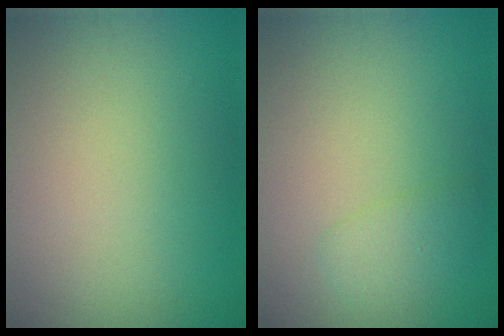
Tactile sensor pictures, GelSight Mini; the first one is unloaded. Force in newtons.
{"total": 1.8, "press": 1.8, "slide": 0.0}